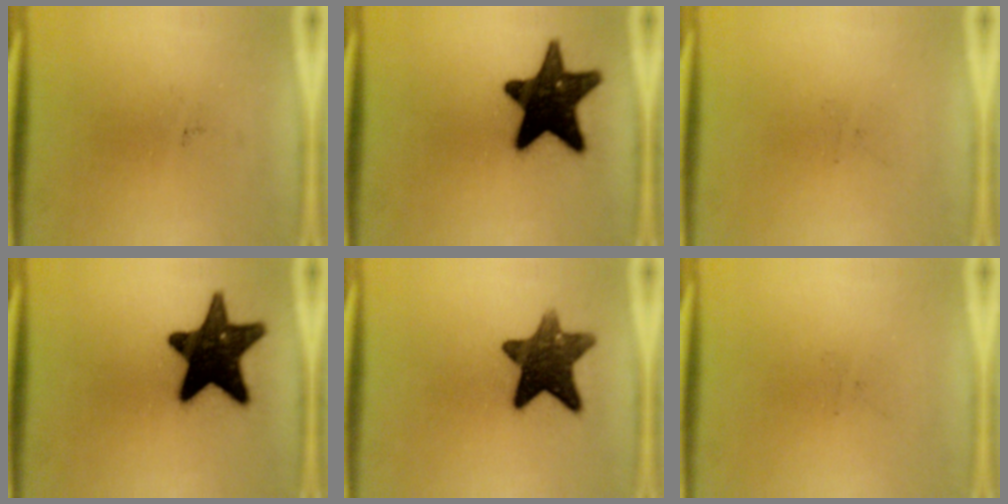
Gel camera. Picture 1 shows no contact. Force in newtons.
{"total": 17.2}
{"total": 0.0}
{"total": 17.2}
{"total": 12.3}
{"total": 0.0}